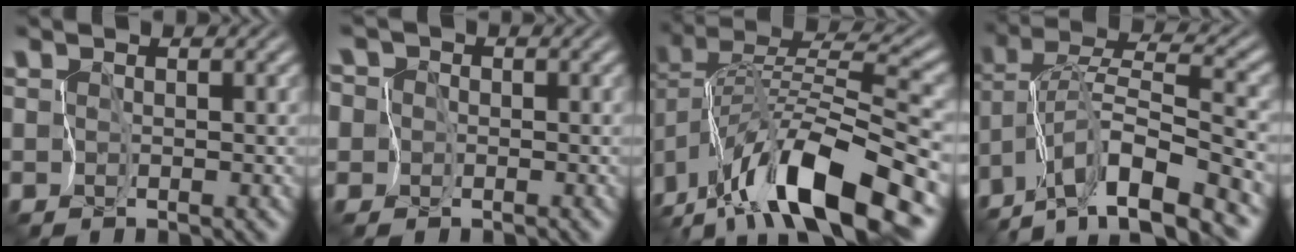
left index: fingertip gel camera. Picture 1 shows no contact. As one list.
[{"total": 5.9, "force": [-0.5, 5.5, 2.1], "torque": [-0.064, 0.015, -0.063]}, {"total": 12.8, "force": [-7.8, 3.1, 9.7], "torque": [-0.183, 0.019, -0.150]}, {"total": 9.0, "force": [-6.7, 1.3, 5.9], "torque": [-0.107, 0.015, -0.134]}]